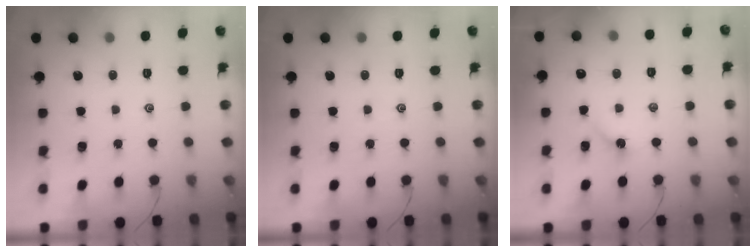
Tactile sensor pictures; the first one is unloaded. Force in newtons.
{"total": 0.0}
{"total": 2.6, "press": 2.6, "slide": 0.4}